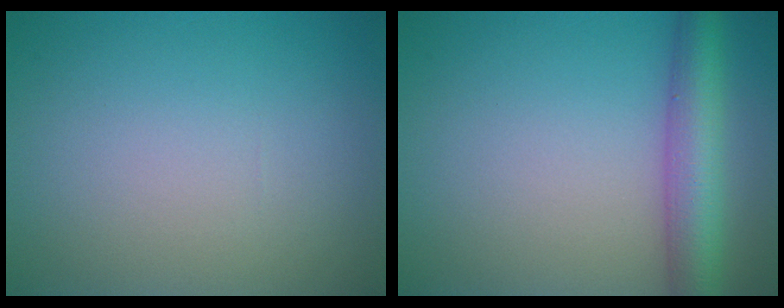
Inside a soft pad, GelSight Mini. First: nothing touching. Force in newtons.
{"total": 5.2, "press": 5.2, "slide": 0.1}